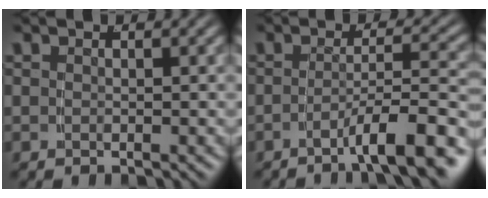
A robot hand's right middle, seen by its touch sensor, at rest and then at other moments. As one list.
[{"total": 5.9, "force": [-4.0, 0.3, 4.4], "torque": [-0.063, -0.002, -0.062]}]